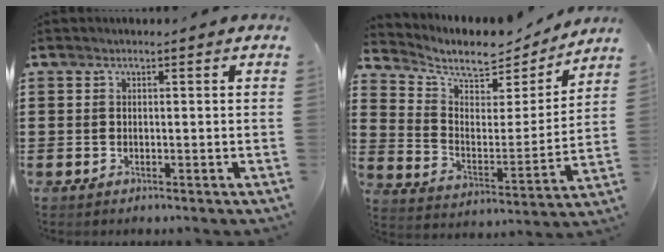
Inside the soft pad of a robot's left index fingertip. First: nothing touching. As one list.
[{"total": 6.6, "force": [5.9, 2.2, 2.2], "torque": [-0.069, -0.043, 0.098]}]